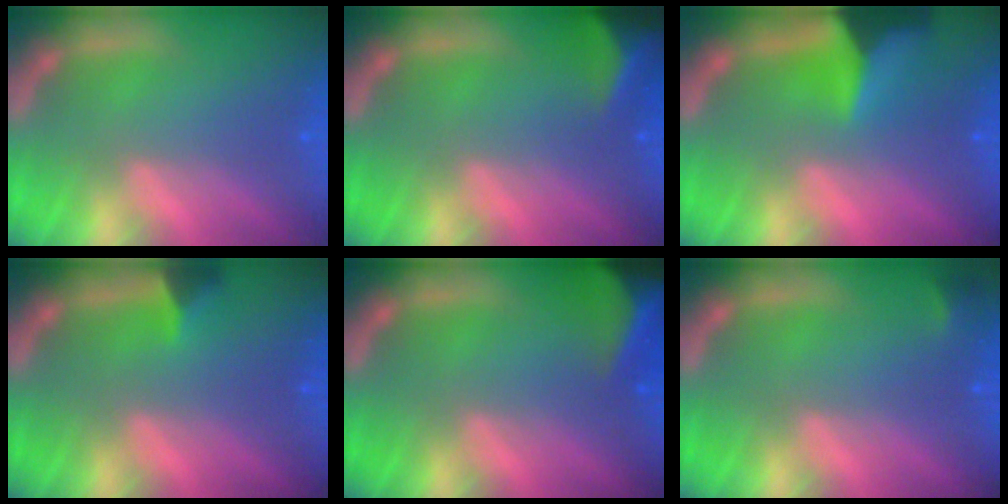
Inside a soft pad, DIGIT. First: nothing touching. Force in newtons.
{"total": 6.0}
{"total": 7.5}
{"total": 1.9}
{"total": 10.0}
{"total": 0.9}